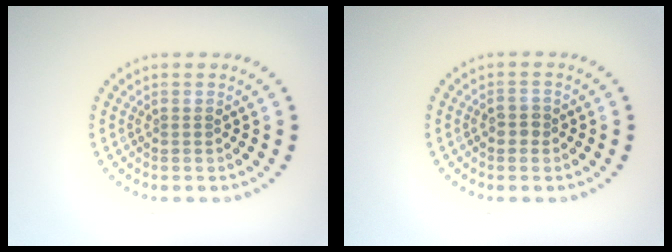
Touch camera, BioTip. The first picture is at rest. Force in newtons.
{"total": 1.5, "press": 1.5, "slide": 0.4}